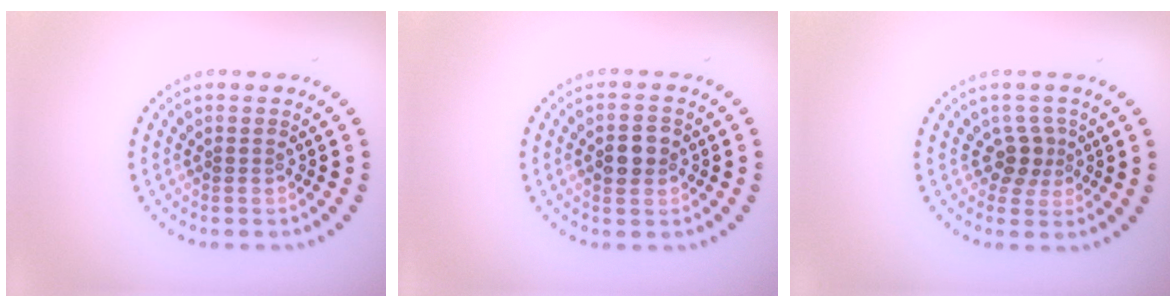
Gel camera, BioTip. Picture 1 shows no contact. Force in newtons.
{"total": 2.8, "press": 2.8, "slide": 0.1}
{"total": 2.0, "press": 1.5, "slide": 1.3}